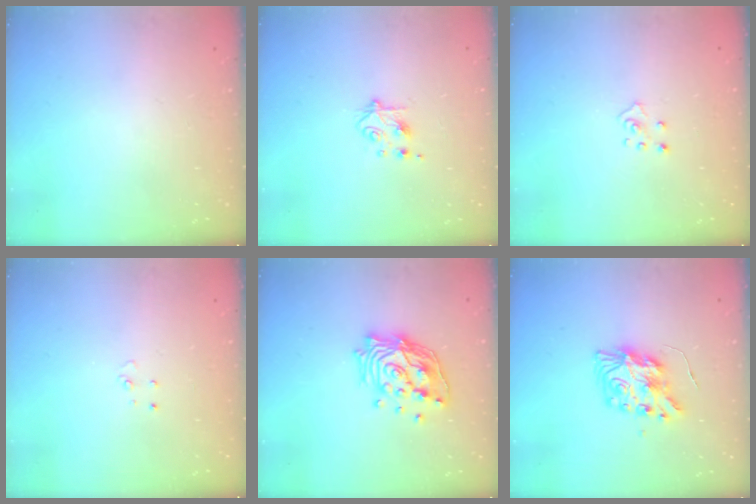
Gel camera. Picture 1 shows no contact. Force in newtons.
{"total": 4.9, "press": 4.9, "slide": 0.7}
{"total": 2.7, "press": 2.7, "slide": 0.2}
{"total": 2.7, "press": 2.7, "slide": 0.2}
{"total": 17.1, "press": 17.1, "slide": 1.3}
{"total": 9.8, "press": 9.8, "slide": 0.9}